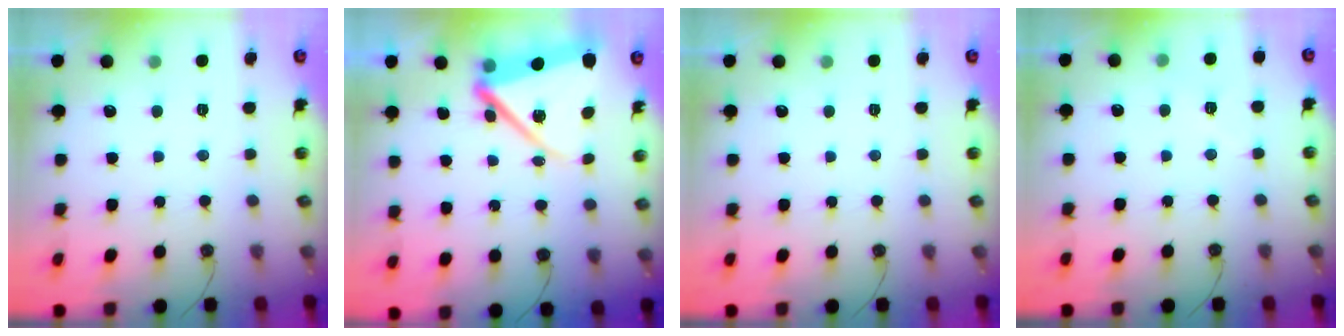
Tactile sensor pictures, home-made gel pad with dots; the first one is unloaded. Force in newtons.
{"total": 13.1, "press": 13.0, "slide": 1.6}
{"total": 0.0}
{"total": 2.6, "press": 2.3, "slide": 1.2}